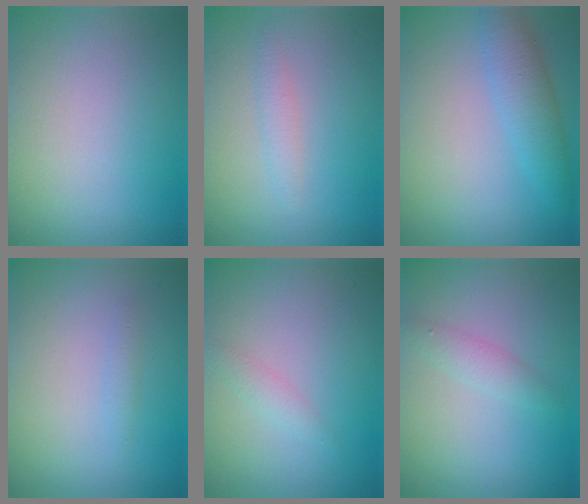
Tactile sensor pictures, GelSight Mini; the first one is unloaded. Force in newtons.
{"total": 1.2, "press": 1.2, "slide": 0.0}
{"total": 3.4, "press": 3.4, "slide": 0.1}
{"total": 0.7, "press": 0.7, "slide": 0.0}
{"total": 1.2, "press": 1.2, "slide": 0.0}
{"total": 1.6, "press": 1.6, "slide": 0.1}